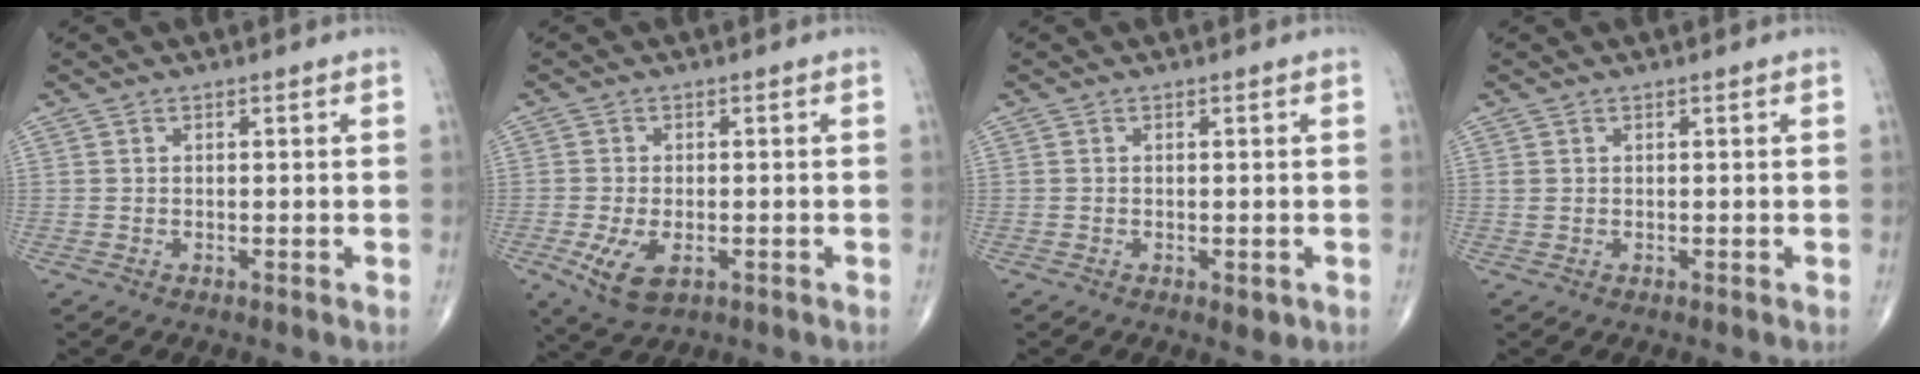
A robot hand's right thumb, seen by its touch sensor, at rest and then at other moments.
{"total": 6.7, "force": [-2.2, 3.5, 5.2], "torque": [-0.105, -0.006, -0.031]}
{"total": 1.7, "force": [-0.6, 0.9, 1.3], "torque": [-0.013, -0.002, -0.005]}
{"total": 0.7, "force": [0.1, 0.5, 0.4], "torque": [-0.012, 0.005, 0.005]}